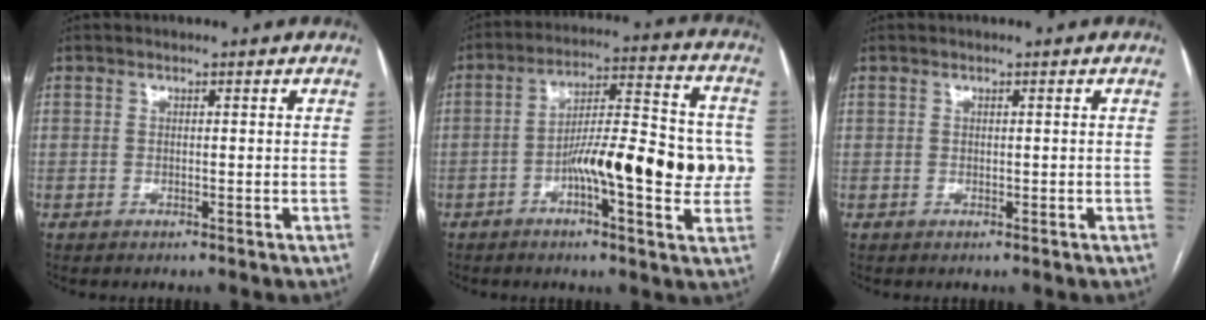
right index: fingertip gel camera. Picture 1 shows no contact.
{"total": 15.7, "force": [-2.7, 3.6, 15.0], "torque": [-0.231, 0.028, -0.041]}
{"total": 0.0}